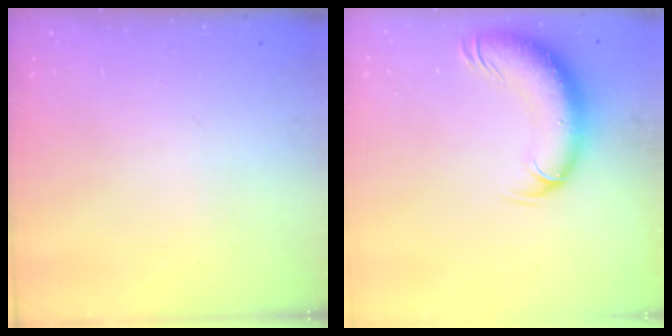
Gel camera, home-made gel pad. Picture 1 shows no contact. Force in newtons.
{"total": 12.3, "press": 11.8, "slide": 3.3}